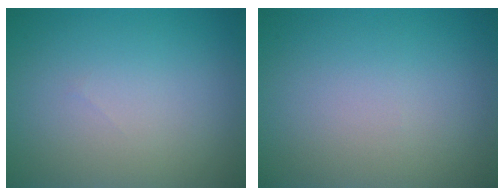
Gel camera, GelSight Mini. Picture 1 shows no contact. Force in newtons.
{"total": 0.0}